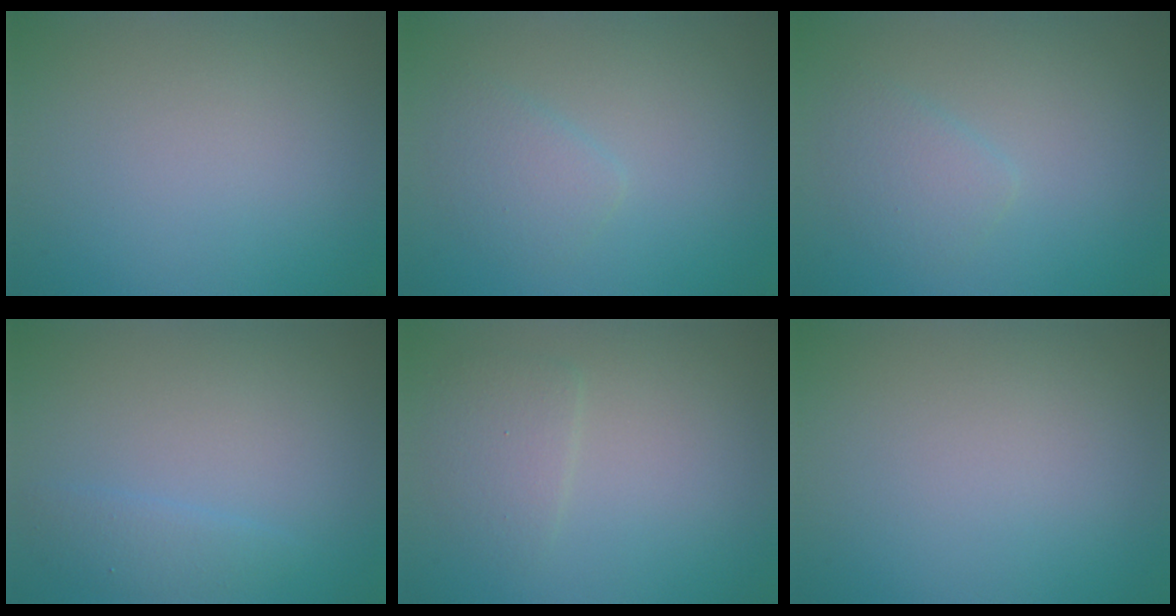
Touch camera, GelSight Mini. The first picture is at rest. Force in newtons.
{"total": 2.0, "press": 2.0, "slide": 0.1}
{"total": 2.0, "press": 2.0, "slide": 0.1}
{"total": 1.7, "press": 1.7, "slide": 0.2}
{"total": 2.0, "press": 2.0, "slide": 0.1}
{"total": 0.0}